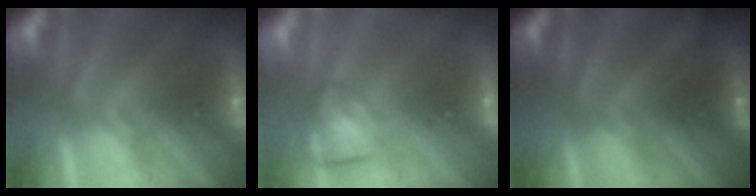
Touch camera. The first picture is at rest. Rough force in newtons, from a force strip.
{"total": 2.9}
{"total": 2.1}